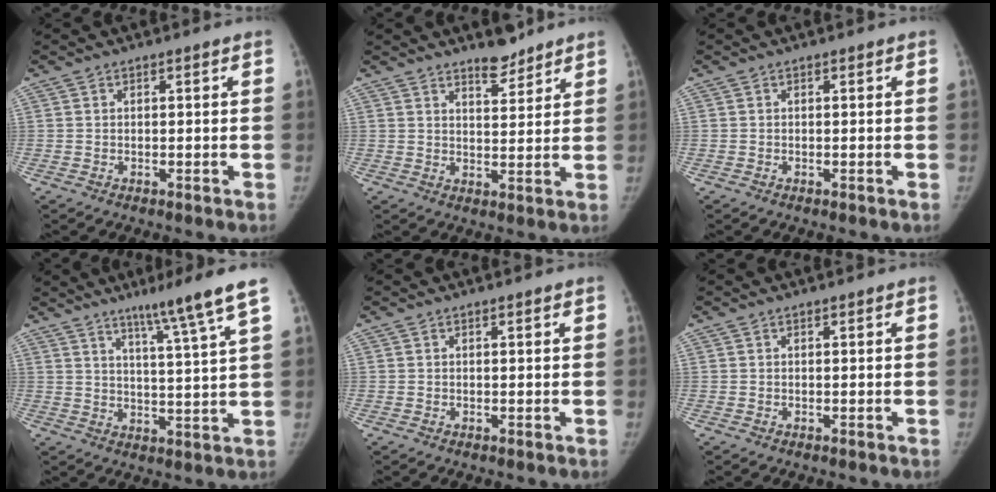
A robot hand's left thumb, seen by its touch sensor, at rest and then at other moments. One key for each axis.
{"total": 4.2, "fx": 3.5, "fy": 1.6, "fz": 1.5, "tx": -0.003, "ty": -0.027, "tz": 0.055}
{"total": 0.0}
{"total": 10.6, "fx": 6.9, "fy": -0.7, "fz": 8.0, "tx": -0.116, "ty": -0.038, "tz": 0.103}
{"total": 0.5, "fx": 0.3, "fy": 0.1, "fz": 0.4, "tx": -0.001, "ty": 0.003, "tz": 0.003}
{"total": 0.0}